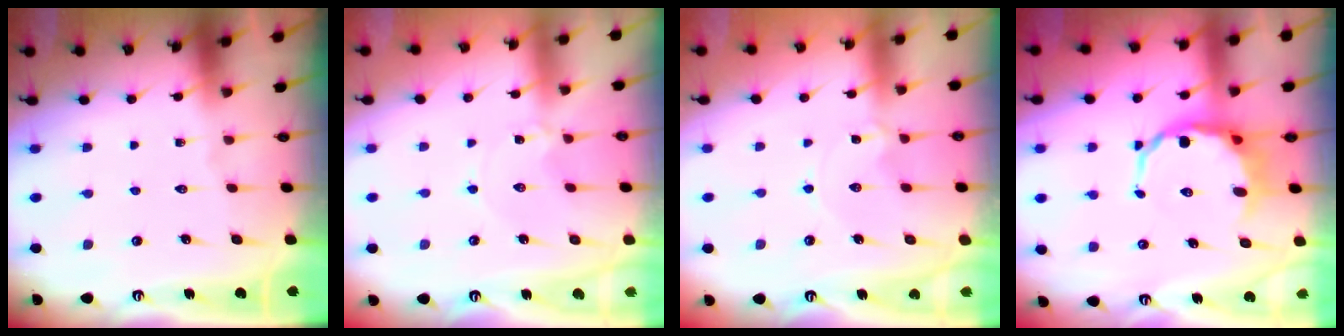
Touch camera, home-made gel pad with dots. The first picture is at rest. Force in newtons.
{"total": 0.9, "press": 0.9, "slide": 0.2}
{"total": 0.8, "press": 0.8, "slide": 0.0}
{"total": 9.2, "press": 8.9, "slide": 2.5}